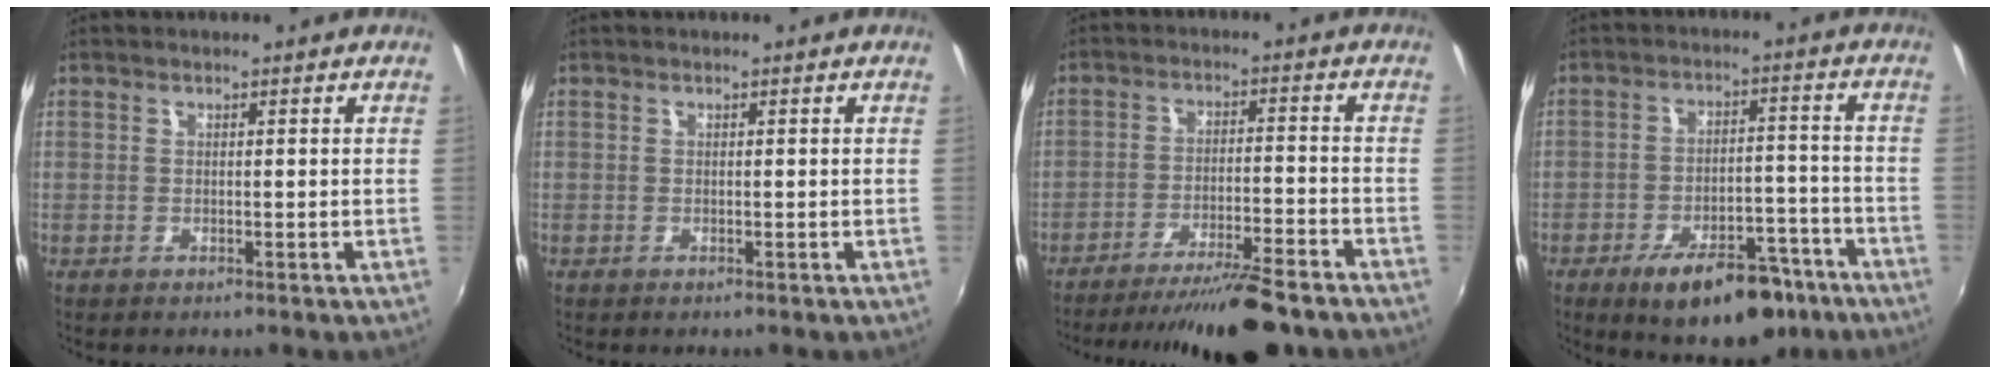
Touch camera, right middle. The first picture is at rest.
{"total": 0.0}
{"total": 15.2, "force": [-13.1, 1.9, 7.6], "torque": [-0.142, -0.014, -0.196]}
{"total": 14.6, "force": [-9.7, 6.7, 8.6], "torque": [-0.136, 0.009, -0.130]}